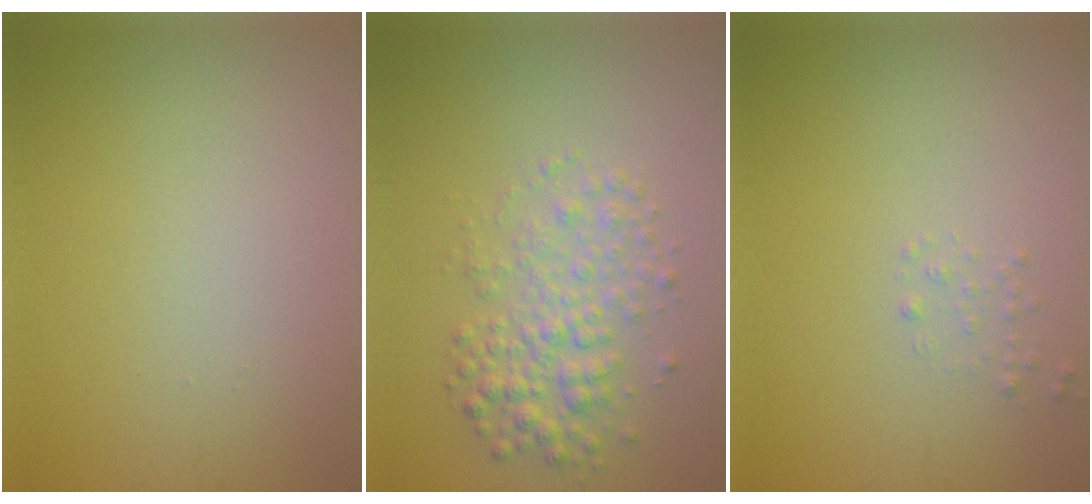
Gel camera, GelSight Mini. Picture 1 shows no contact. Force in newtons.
{"total": 3.8, "press": 3.8, "slide": 0.0}
{"total": 0.6, "press": 0.6, "slide": 0.1}